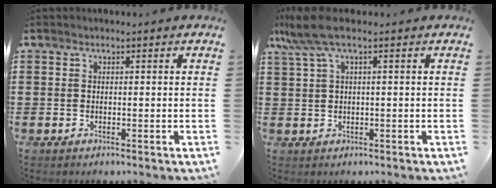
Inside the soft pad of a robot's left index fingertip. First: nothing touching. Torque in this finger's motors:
{"motor_torque": [1.04, -1.10, 0.70, 0.14]}